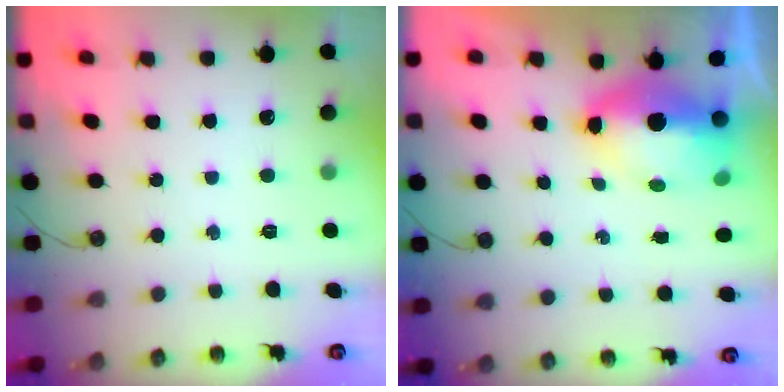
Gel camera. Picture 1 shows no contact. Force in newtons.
{"total": 10.1, "press": 10.1, "slide": 1.3}